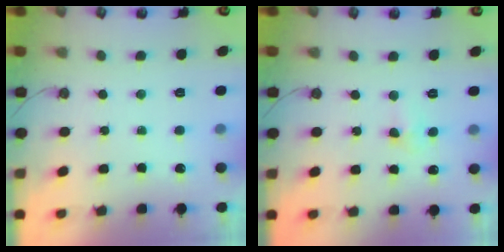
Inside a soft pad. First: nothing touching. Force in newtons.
{"total": 3.8, "press": 3.7, "slide": 0.6}